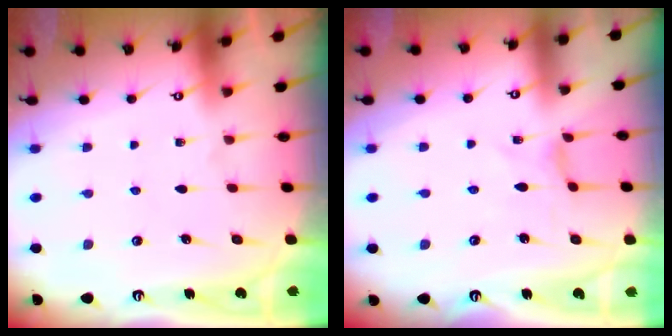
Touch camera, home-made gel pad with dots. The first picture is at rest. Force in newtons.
{"total": 0.0}